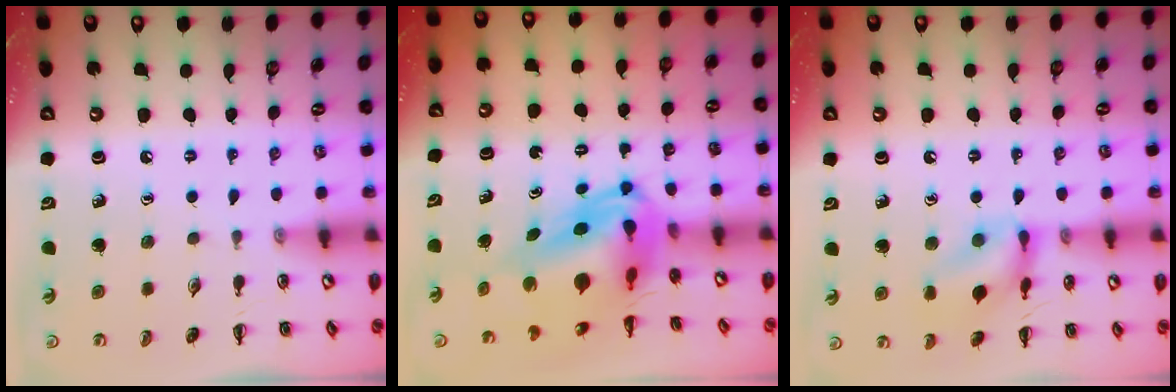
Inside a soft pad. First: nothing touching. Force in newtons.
{"total": 8.6, "press": 8.1, "slide": 2.9}
{"total": 12.6, "press": 12.5, "slide": 1.2}